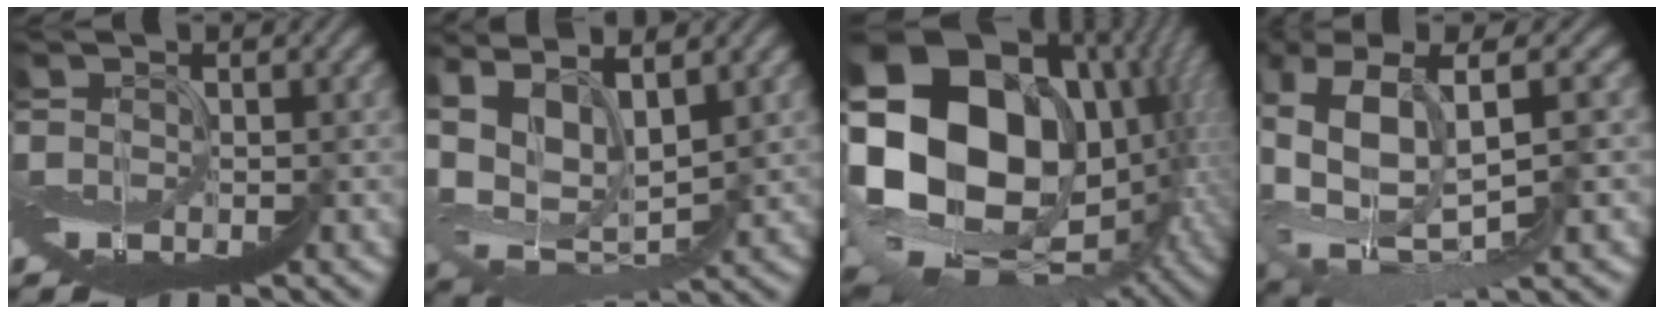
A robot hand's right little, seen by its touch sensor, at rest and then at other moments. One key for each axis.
{"total": 8.0, "fx": 5.7, "fy": 2.6, "fz": 5.1, "tx": -0.132, "ty": 0.007, "tz": 0.103}
{"total": 17.3, "fx": 4.6, "fy": 13.4, "fz": 9.9, "tx": -0.235, "ty": -0.029, "tz": 0.092}
{"total": 8.6, "fx": 3.0, "fy": 3.8, "fz": 7.1, "tx": -0.192, "ty": -0.005, "tz": 0.068}